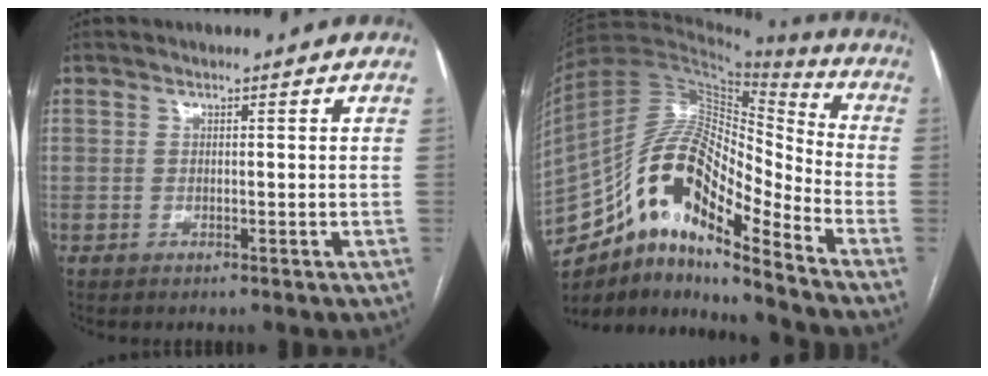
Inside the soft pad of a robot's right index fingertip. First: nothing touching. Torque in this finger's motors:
{"motor_torque": [1.10, -1.04, 0.87, 0.13]}